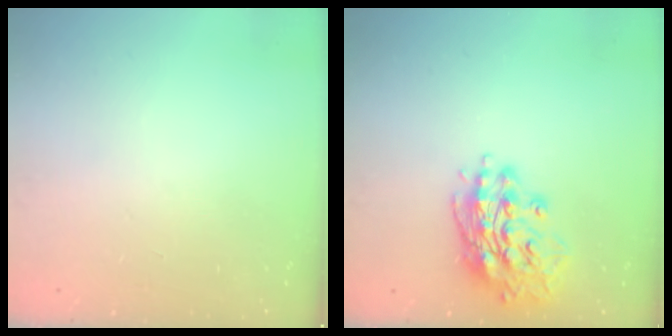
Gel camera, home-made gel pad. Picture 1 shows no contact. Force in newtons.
{"total": 15.4, "press": 15.2, "slide": 2.6}